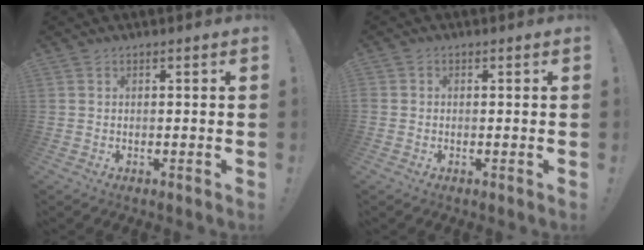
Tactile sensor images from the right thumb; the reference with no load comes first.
{"total": 0.6, "force": [-0.3, 0.6, 0.0], "torque": [-0.006, 0.004, -0.004]}